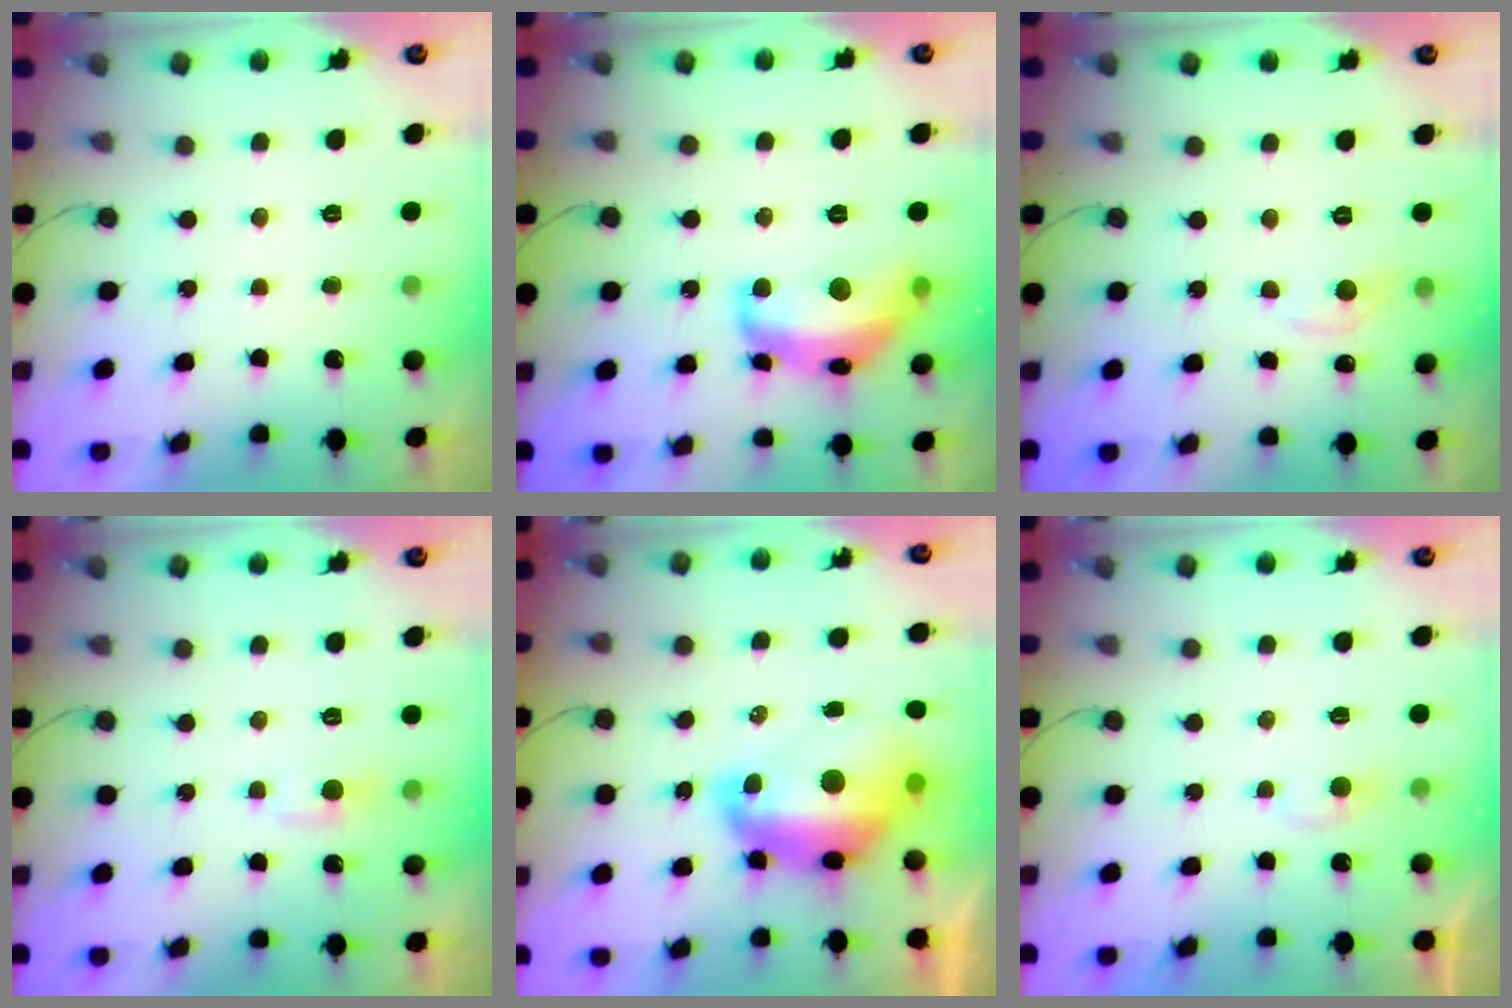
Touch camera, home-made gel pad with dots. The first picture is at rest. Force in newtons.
{"total": 15.5, "press": 15.5, "slide": 0.8}
{"total": 5.5, "press": 5.5, "slide": 0.8}
{"total": 3.3, "press": 3.3, "slide": 0.4}
{"total": 14.9, "press": 14.8, "slide": 1.5}
{"total": 2.8, "press": 2.8, "slide": 0.2}